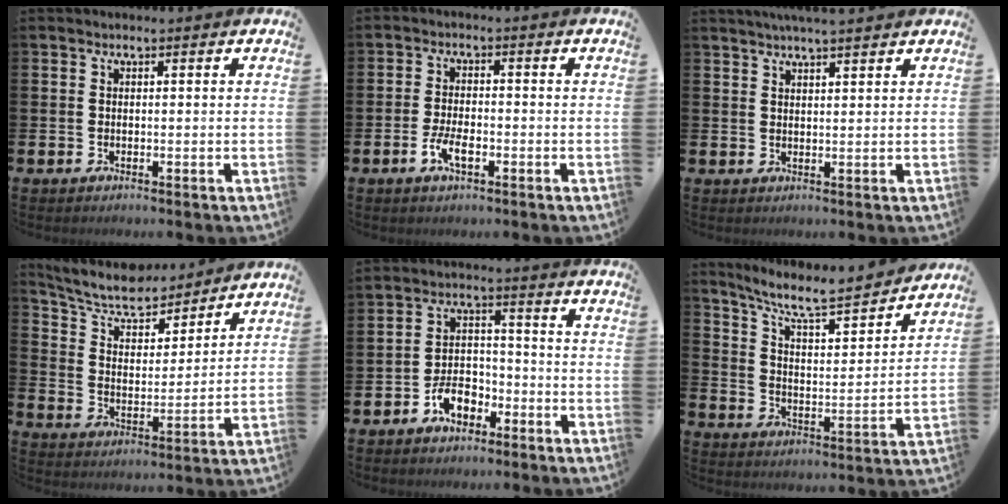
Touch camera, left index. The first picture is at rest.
{"total": 3.6, "force": [-1.2, 1.5, 3.1], "torque": [-0.057, 0.001, -0.023]}
{"total": 3.5, "force": [3.3, -0.1, 1.2], "torque": [-0.020, -0.010, 0.058]}
{"total": 8.2, "force": [7.6, 2.1, 2.3], "torque": [-0.080, -0.050, 0.133]}
{"total": 5.1, "force": [-3.1, 3.0, 2.6], "torque": [-0.052, 0.019, -0.058]}
{"total": 8.5, "force": [7.6, 1.3, 3.4], "torque": [-0.094, -0.056, 0.128]}